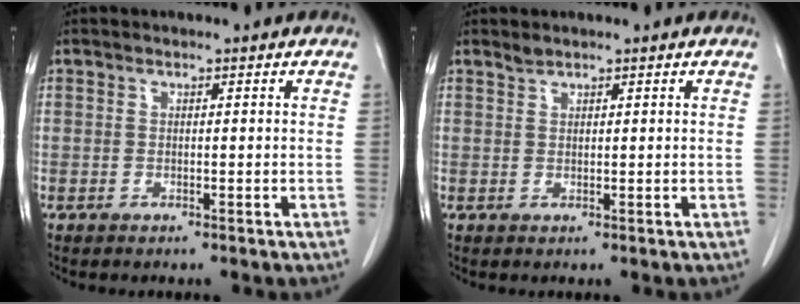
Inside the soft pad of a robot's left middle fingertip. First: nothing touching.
{"total": 0.8, "force": [0.8, 0.1, 0.1], "torque": [-0.006, 0.002, 0.019]}